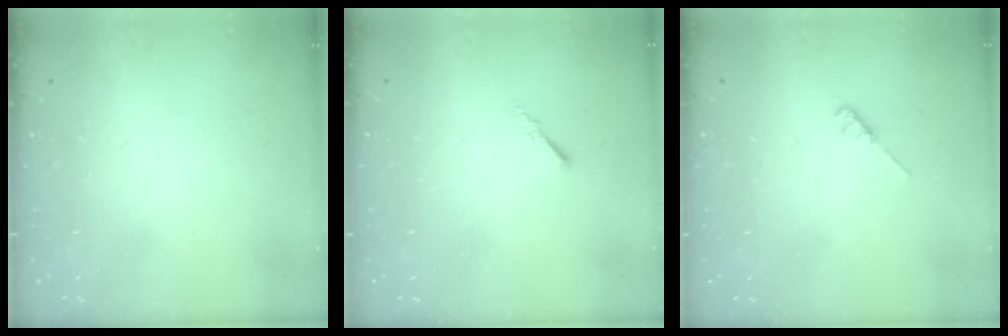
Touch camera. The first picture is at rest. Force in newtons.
{"total": 0.0}
{"total": 2.6, "press": 2.5, "slide": 0.4}